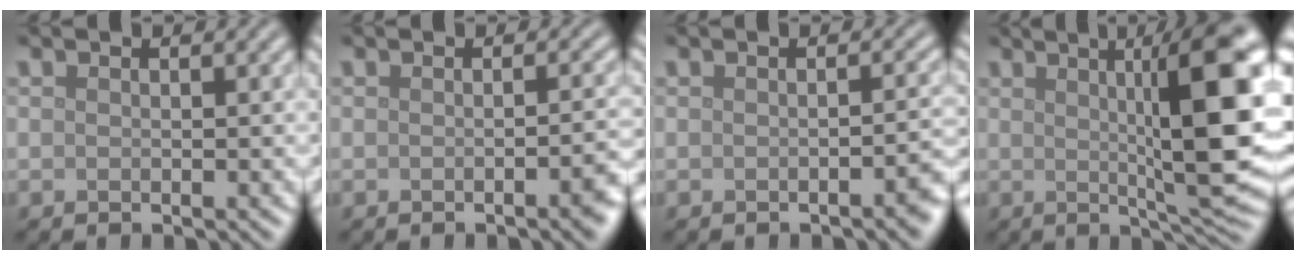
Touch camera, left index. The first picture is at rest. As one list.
[{"total": 2.3, "force": [-0.9, 0.5, 2.0], "torque": [-0.020, 0.000, -0.014]}, {"total": 1.7, "force": [-1.0, 0.4, 1.3], "torque": [-0.015, 0.002, -0.013]}, {"total": 11.6, "force": [1.7, 2.2, 11.3], "torque": [-0.134, 0.000, 0.029]}]